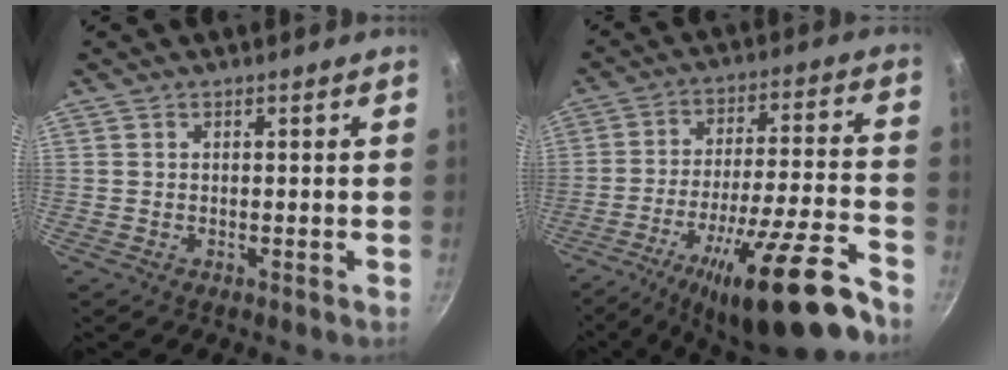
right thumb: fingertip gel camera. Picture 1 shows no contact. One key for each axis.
{"total": 20.6, "fx": -13.5, "fy": 3.6, "fz": 15.2, "tx": -0.219, "ty": 0.073, "tz": -0.211}